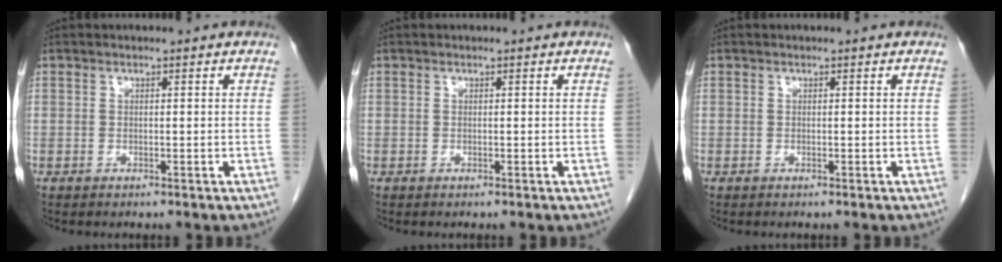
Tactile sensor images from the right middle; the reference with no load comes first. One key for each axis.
{"total": 0.0}
{"total": 0.0}